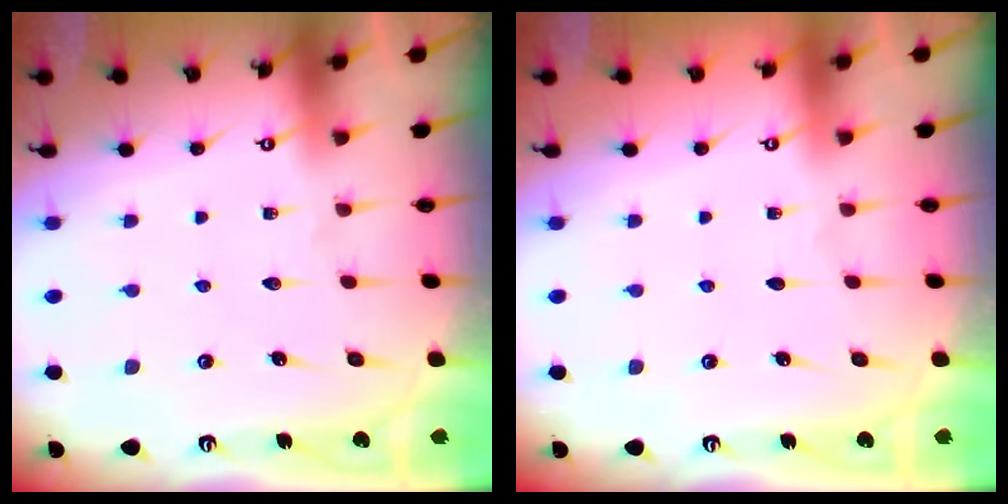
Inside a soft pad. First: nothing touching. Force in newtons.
{"total": 0.0}